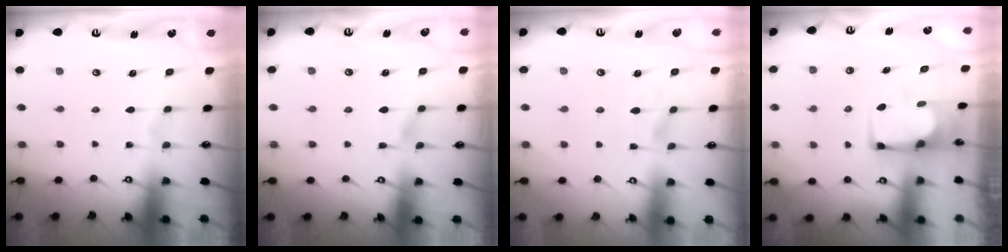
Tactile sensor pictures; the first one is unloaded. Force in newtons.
{"total": 3.7, "press": 3.7, "slide": 0.4}
{"total": 2.9, "press": 2.7, "slide": 1.0}
{"total": 3.0, "press": 3.0, "slide": 0.2}